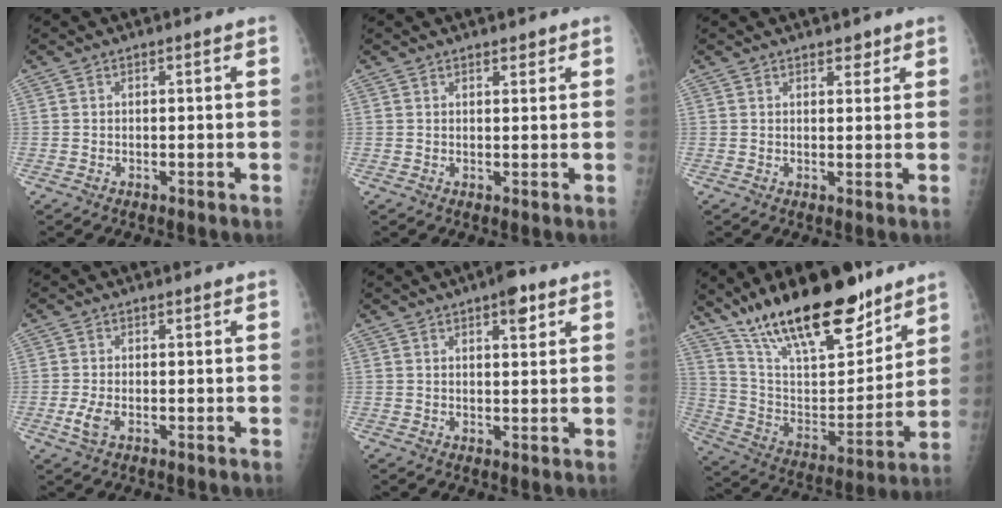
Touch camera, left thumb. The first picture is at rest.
{"total": 1.5, "force": [1.2, 0.7, 0.6], "torque": [-0.001, -0.008, 0.016]}
{"total": 2.1, "force": [1.6, 1.1, 0.9], "torque": [0.004, -0.009, 0.019]}
{"total": 2.6, "force": [-0.6, 1.4, 2.2], "torque": [-0.055, -0.006, -0.014]}
{"total": 4.7, "force": [2.7, 1.8, 3.5], "torque": [-0.037, -0.010, 0.033]}
{"total": 26.5, "force": [19.0, 9.3, 16.0], "torque": [-0.234, -0.073, 0.326]}